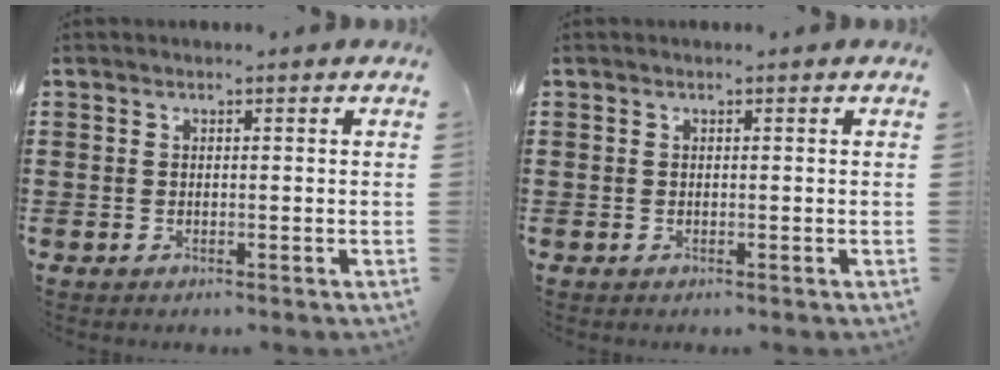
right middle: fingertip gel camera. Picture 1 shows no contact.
{"total": 0.0}